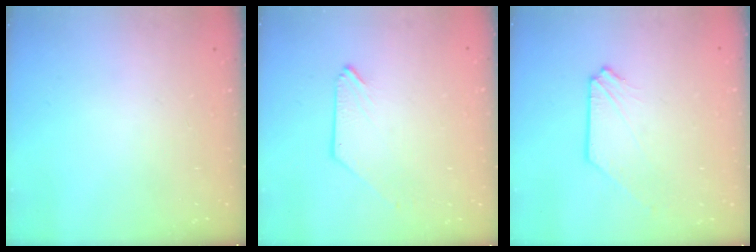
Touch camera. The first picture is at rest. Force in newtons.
{"total": 0.0}
{"total": 0.9, "press": 0.9, "slide": 0.0}